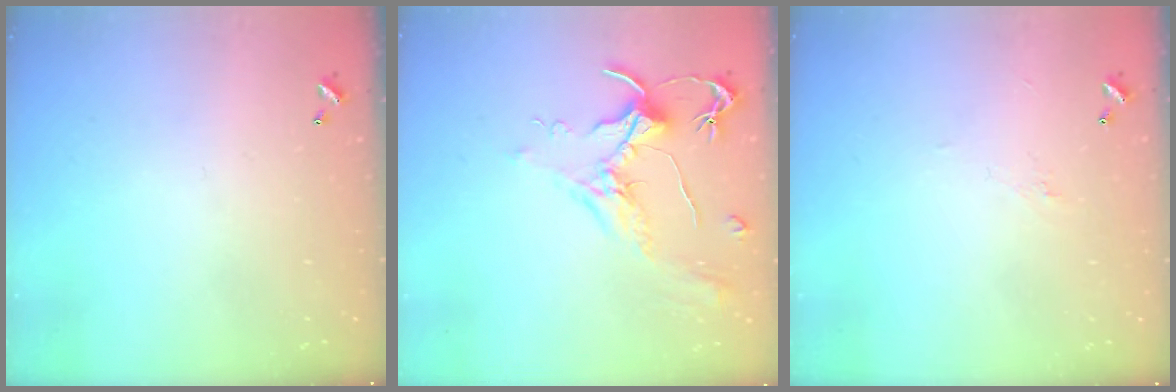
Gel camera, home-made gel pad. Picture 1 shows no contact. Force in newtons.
{"total": 2.0, "press": 1.8, "slide": 0.8}
{"total": 1.6, "press": 1.5, "slide": 0.5}